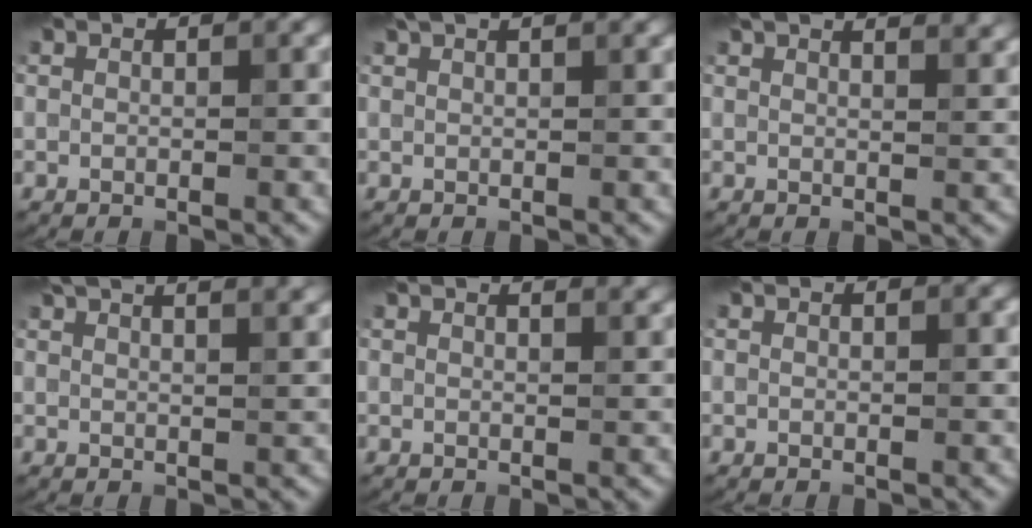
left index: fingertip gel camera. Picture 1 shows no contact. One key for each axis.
{"total": 3.0, "fx": 2.2, "fy": 0.8, "fz": 1.8, "tx": -0.013, "ty": 0.010, "tz": 0.019}
{"total": 5.3, "fx": 4.3, "fy": 1.6, "fz": 2.7, "tx": -0.014, "ty": 0.033, "tz": 0.030}
{"total": 7.7, "fx": 5.5, "fy": 2.7, "fz": 4.6, "tx": -0.028, "ty": 0.052, "tz": 0.036}
{"total": 3.6, "fx": 2.9, "fy": 1.2, "fz": 1.7, "tx": 0.002, "ty": 0.020, "tz": 0.012}
{"total": 0.7, "fx": 0.7, "fy": 0.0, "fz": 0.1, "tx": -0.002, "ty": -0.004, "tz": 0.005}